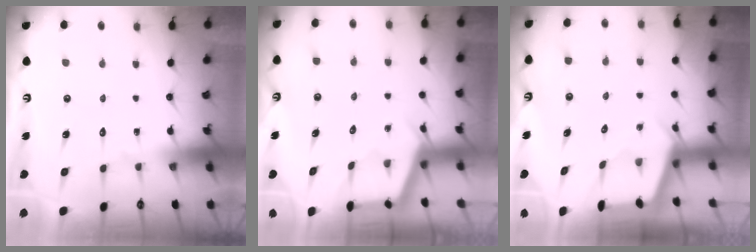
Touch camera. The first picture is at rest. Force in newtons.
{"total": 2.8, "press": 2.8, "slide": 0.4}
{"total": 2.4, "press": 2.4, "slide": 0.3}